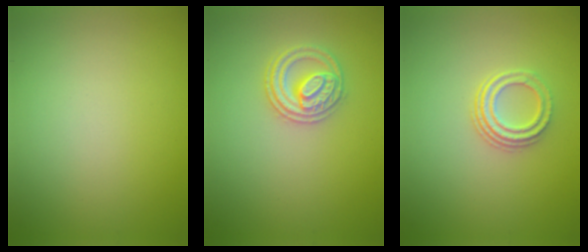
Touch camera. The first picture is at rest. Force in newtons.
{"total": 2.7, "press": 2.6, "slide": 0.3}
{"total": 3.0, "press": 2.2, "slide": 2.0}